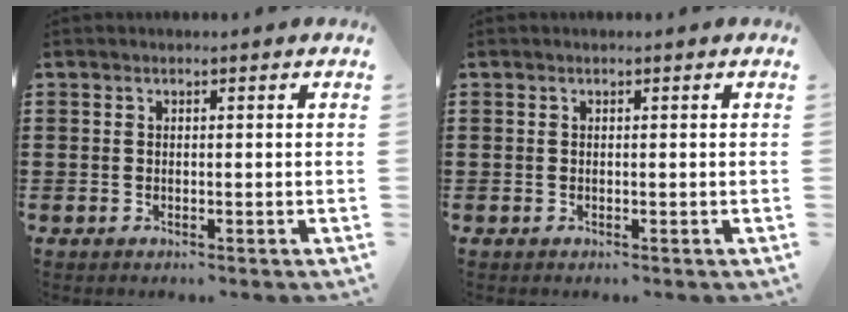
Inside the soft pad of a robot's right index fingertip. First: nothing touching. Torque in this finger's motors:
{"motor_torque": [-0.24, 0.40, 0.00, -0.01]}